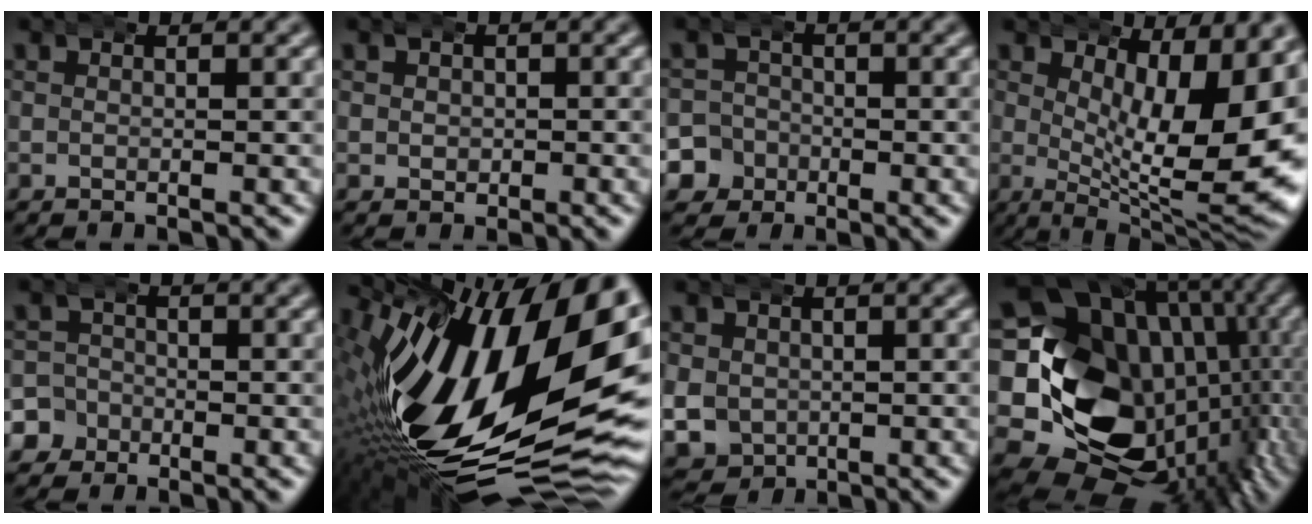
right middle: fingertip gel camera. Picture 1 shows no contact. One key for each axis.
{"total": 1.6, "fx": 0.1, "fy": 1.5, "fz": 0.3, "tx": -0.012, "ty": -0.001, "tz": -0.002}
{"total": 7.5, "fx": -2.5, "fy": 6.9, "fz": 1.6, "tx": -0.054, "ty": -0.022, "tz": -0.054}
{"total": 10.4, "fx": 0.3, "fy": 4.5, "fz": 9.4, "tx": -0.126, "ty": -0.033, "tz": 0.016}
{"total": 5.5, "fx": -2.0, "fy": 5.0, "fz": 1.0, "tx": -0.037, "ty": -0.011, "tz": -0.046}
{"total": 23.6, "fx": -0.9, "fy": 10.9, "fz": 20.9, "tx": -0.329, "ty": -0.004, "tz": 0.002}
{"total": 7.2, "fx": -1.4, "fy": 6.5, "fz": 2.6, "tx": -0.091, "ty": -0.038, "tz": -0.015}
{"total": 25.9, "fx": -2.4, "fy": 19.4, "fz": 17.0, "tx": -0.283, "ty": -0.062, "tz": -0.033}